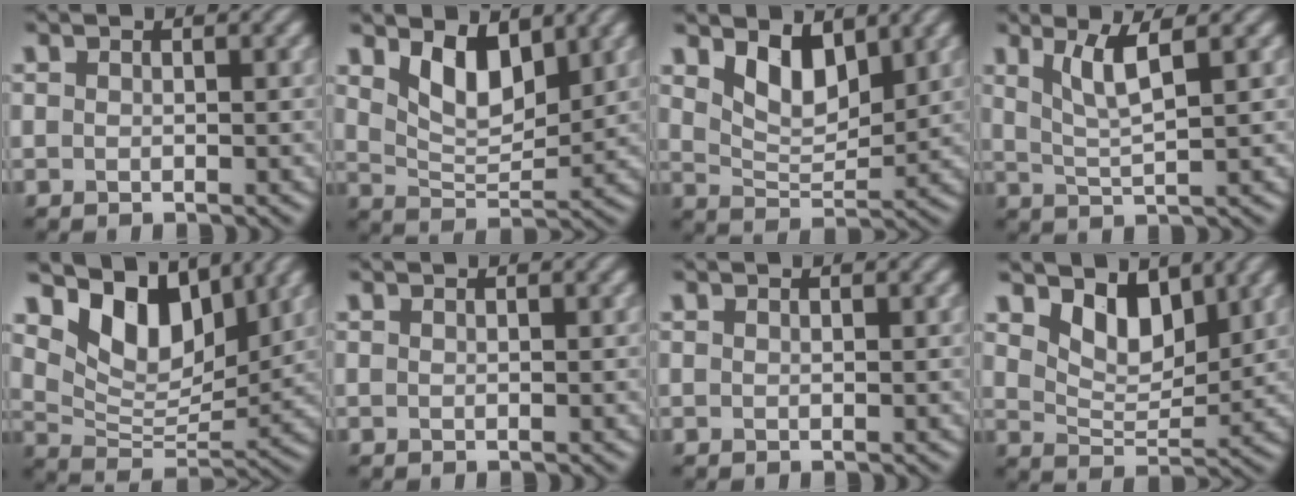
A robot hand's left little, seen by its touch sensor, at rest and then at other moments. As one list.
[{"total": 5.0, "force": [2.7, 2.4, 3.5], "torque": [-0.075, -0.010, 0.046]}, {"total": 4.3, "force": [2.5, 2.1, 2.8], "torque": [-0.062, -0.010, 0.044]}, {"total": 3.6, "force": [1.7, 0.6, 3.1], "torque": [-0.060, -0.003, 0.037]}, {"total": 7.7, "force": [4.9, 4.0, 4.5], "torque": [-0.081, -0.008, 0.083]}, {"total": 0.0}, {"total": 0.0}, {"total": 4.3, "force": [2.9, 2.1, 2.4], "torque": [-0.054, -0.012, 0.045]}]